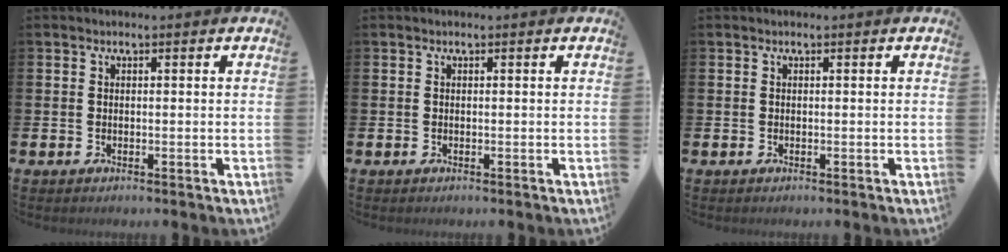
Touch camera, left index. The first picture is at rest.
{"total": 0.0}
{"total": 0.0}